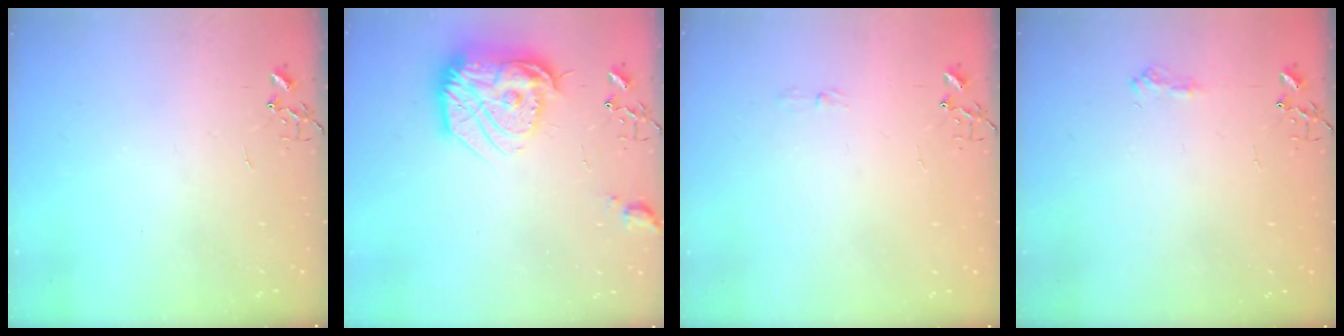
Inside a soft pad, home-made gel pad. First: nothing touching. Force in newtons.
{"total": 22.3, "press": 22.2, "slide": 1.9}
{"total": 2.9, "press": 2.9, "slide": 0.5}
{"total": 6.9, "press": 6.9, "slide": 1.0}